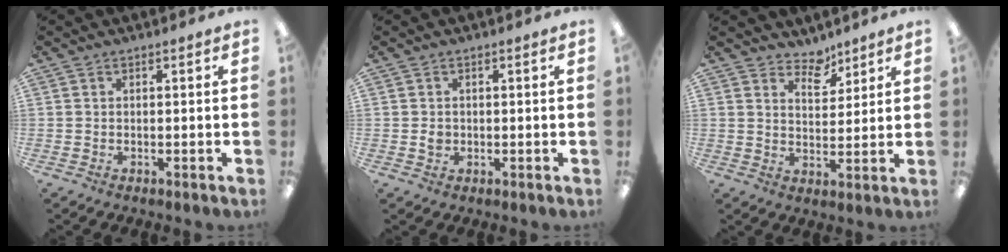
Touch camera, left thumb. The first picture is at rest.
{"total": 1.6, "force": [0.0, 1.4, 0.8], "torque": [-0.008, 0.000, -0.003]}
{"total": 5.7, "force": [5.0, 2.5, 1.1], "torque": [-0.005, -0.037, 0.088]}